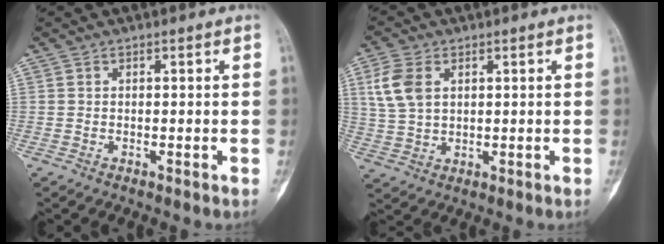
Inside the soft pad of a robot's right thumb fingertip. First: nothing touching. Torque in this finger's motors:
{"motor_torque": [-0.37, 0.19, 0.83, 0.20, 0.15]}